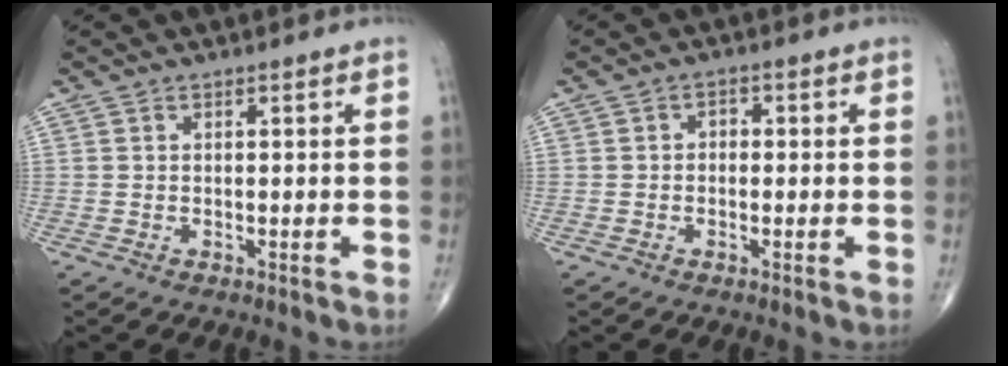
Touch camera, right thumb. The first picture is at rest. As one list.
[{"total": 1.7, "force": [-0.1, 1.3, 1.1], "torque": [-0.005, 0.008, -0.008]}]